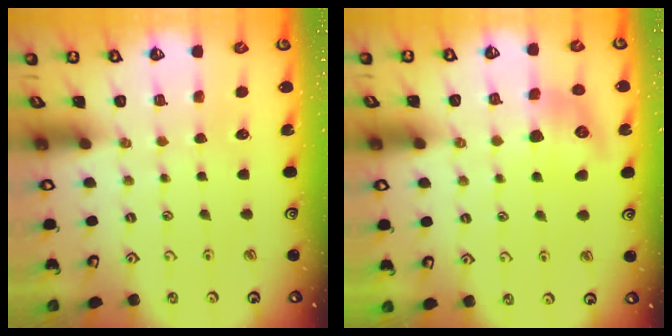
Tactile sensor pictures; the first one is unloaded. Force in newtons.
{"total": 9.8, "press": 9.8, "slide": 0.2}